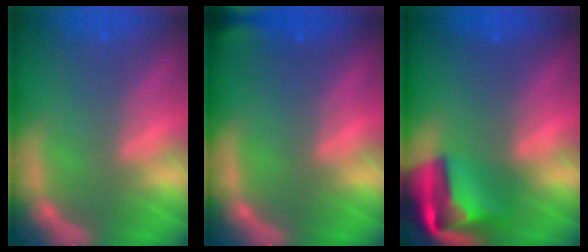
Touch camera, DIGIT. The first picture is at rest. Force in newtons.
{"total": 1.9}
{"total": 7.9}